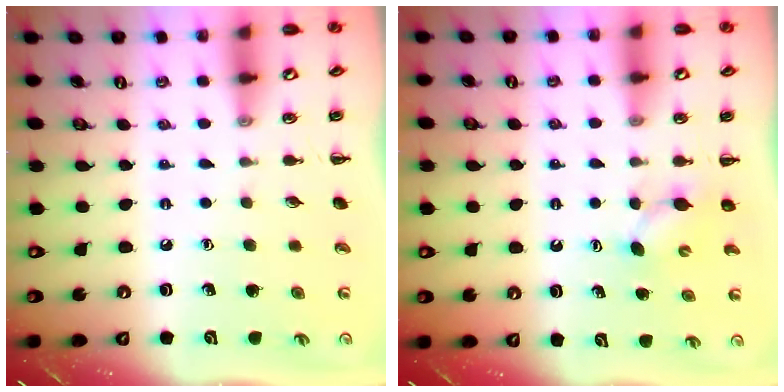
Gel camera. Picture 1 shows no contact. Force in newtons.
{"total": 3.6, "press": 3.5, "slide": 0.8}